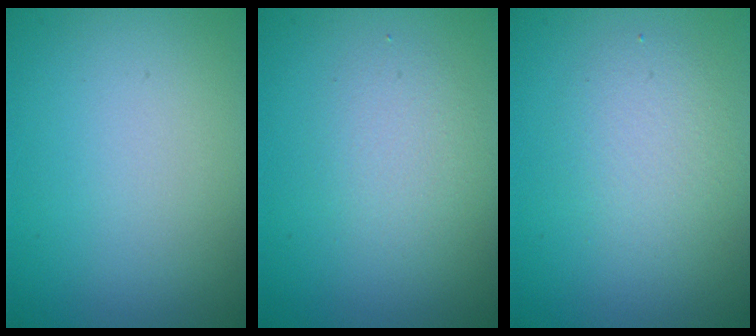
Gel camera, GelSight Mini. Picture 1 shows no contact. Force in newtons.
{"total": 2.1, "press": 2.1, "slide": 0.1}
{"total": 2.8, "press": 2.8, "slide": 0.1}